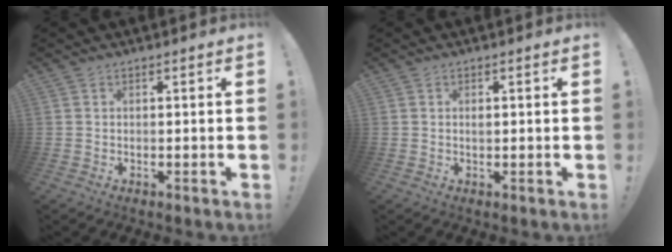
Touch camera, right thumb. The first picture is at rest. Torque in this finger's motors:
{"motor_torque": [-0.11, -0.03, 0.00, 0.11, 0.00]}